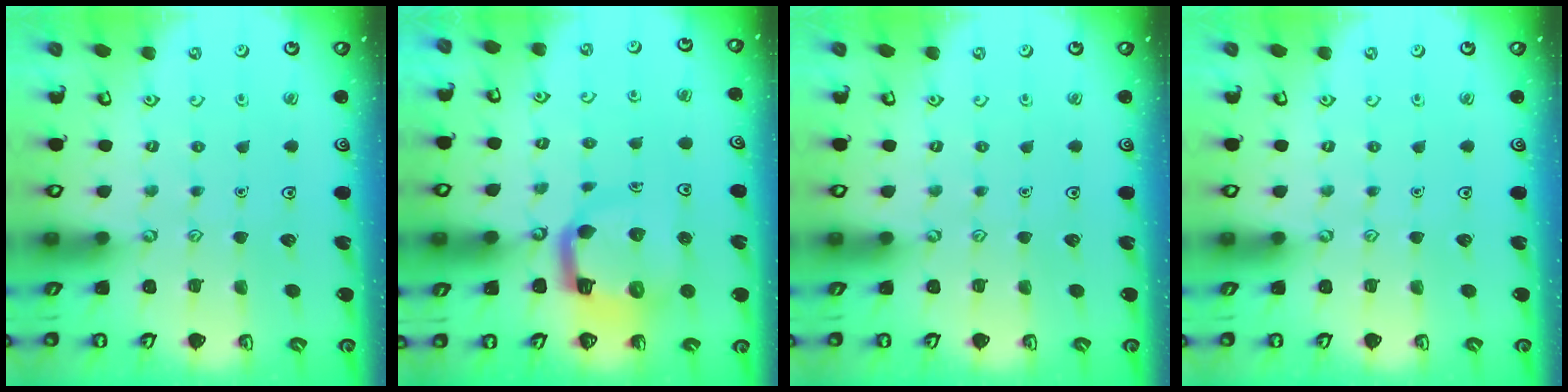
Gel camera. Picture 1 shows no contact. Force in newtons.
{"total": 10.0, "press": 9.9, "slide": 1.2}
{"total": 0.0}
{"total": 0.0}